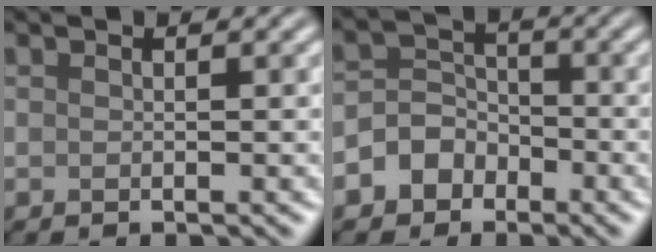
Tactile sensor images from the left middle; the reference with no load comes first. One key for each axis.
{"total": 4.1, "fx": -2.1, "fy": 3.3, "fz": 1.1, "tx": 0.008, "ty": 0.006, "tz": -0.056}